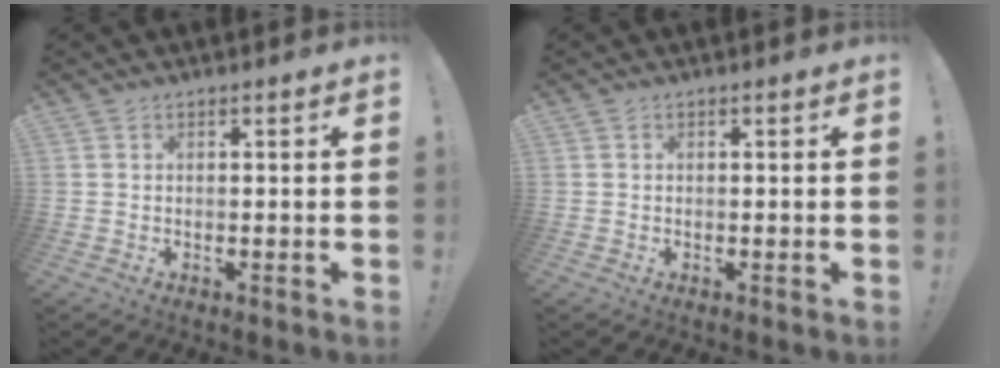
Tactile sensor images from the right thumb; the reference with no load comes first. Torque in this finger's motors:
{"motor_torque": [-0.07, -0.13, 0.05, -0.10, 0.00]}